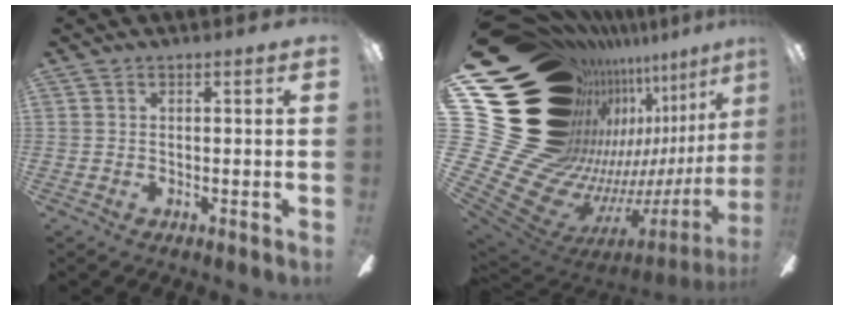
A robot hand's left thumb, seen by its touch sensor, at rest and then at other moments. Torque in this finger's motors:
{"motor_torque": [2.33, 2.69, 1.36, -1.41, 0.04]}